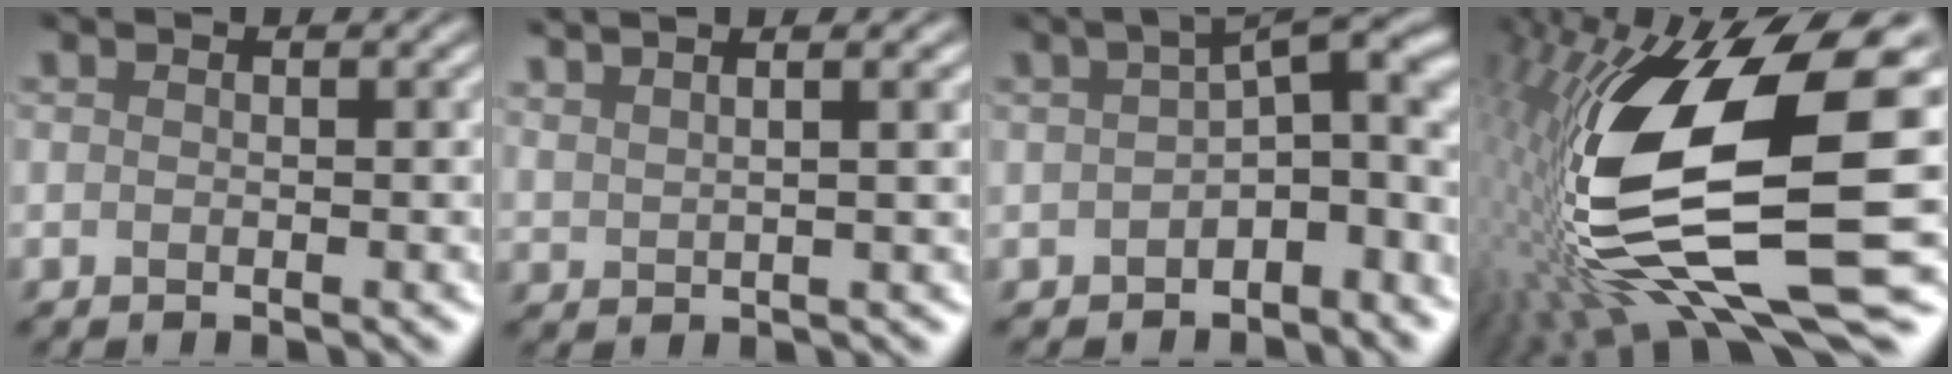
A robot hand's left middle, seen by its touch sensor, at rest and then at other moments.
{"total": 4.8, "force": [3.5, 2.2, 2.5], "torque": [0.019, 0.035, 0.010]}
{"total": 5.2, "force": [-0.9, 2.1, 4.7], "torque": [-0.056, 0.011, -0.024]}
{"total": 14.5, "force": [-0.4, 4.8, 13.7], "torque": [-0.286, -0.007, -0.002]}